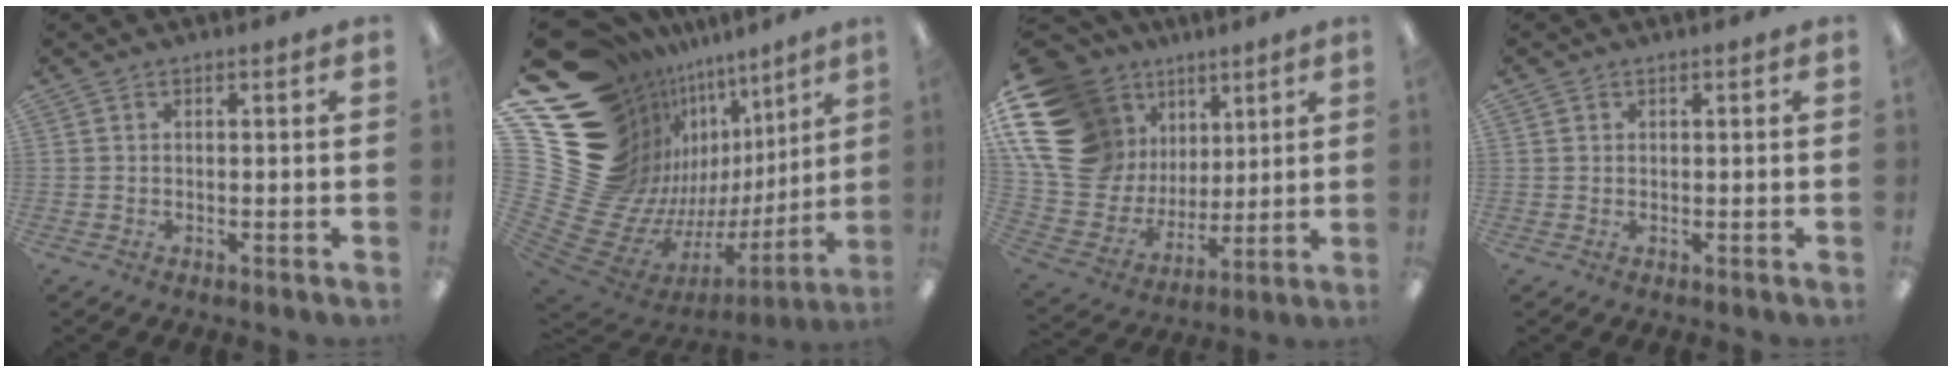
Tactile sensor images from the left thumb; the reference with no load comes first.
{"total": 25.8, "force": [8.3, 18.1, 16.4], "torque": [-0.269, -0.161, 0.238]}
{"total": 22.6, "force": [9.5, 17.5, 10.6], "torque": [-0.217, -0.057, 0.203]}
{"total": 0.6, "force": [0.4, 0.5, 0.0], "torque": [-0.001, 0.003, 0.006]}